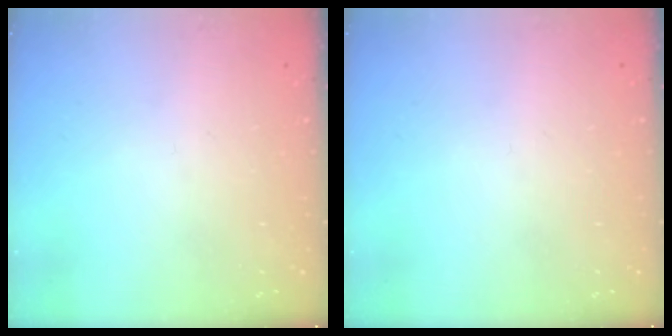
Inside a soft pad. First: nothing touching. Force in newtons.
{"total": 0.0}